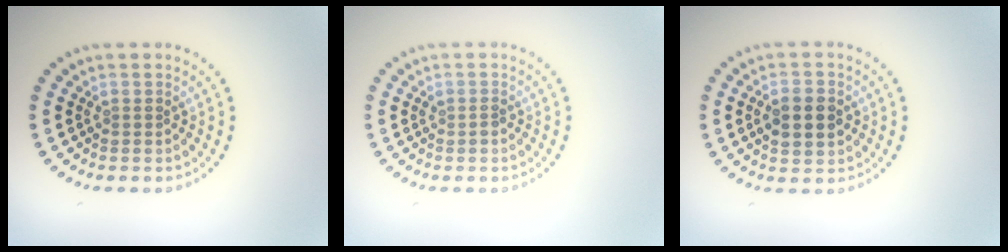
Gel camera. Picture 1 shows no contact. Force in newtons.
{"total": 0.7, "press": 0.7, "slide": 0.2}
{"total": 4.2, "press": 4.2, "slide": 0.2}